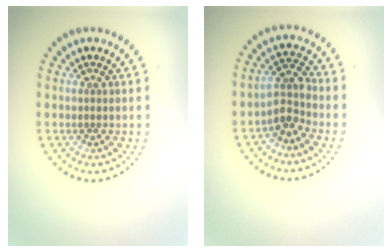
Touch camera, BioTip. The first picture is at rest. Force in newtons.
{"total": 2.7, "press": 2.2, "slide": 1.6}